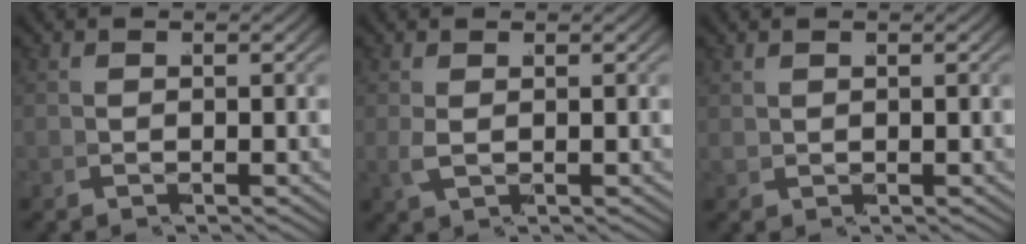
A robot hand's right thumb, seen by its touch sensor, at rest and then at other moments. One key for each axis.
{"total": 1.2, "fx": 0.4, "fy": 0.5, "fz": 1.1, "tx": -0.039, "ty": -0.007, "tz": 0.020}
{"total": 1.0, "fx": 0.9, "fy": 0.3, "fz": 0.2, "tx": -0.009, "ty": 0.000, "tz": 0.026}